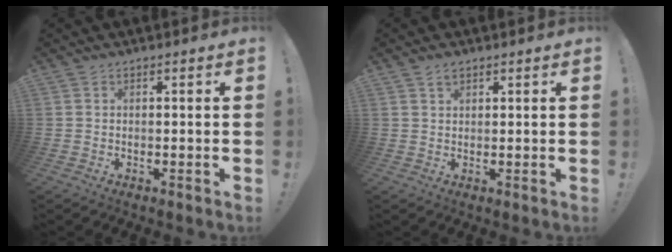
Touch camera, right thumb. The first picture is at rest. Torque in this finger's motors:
{"motor_torque": [-0.22, -0.15, -0.10, 0.44, 0.02]}